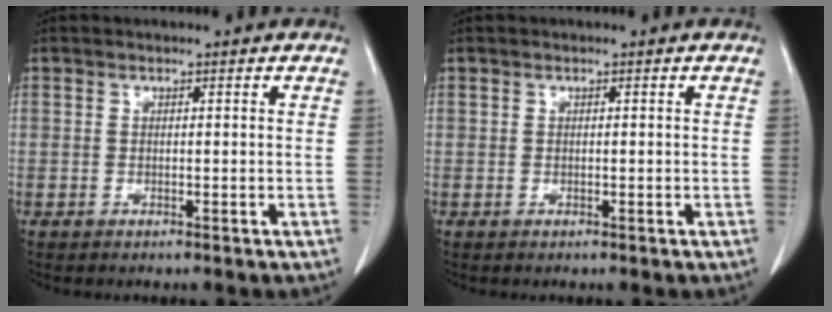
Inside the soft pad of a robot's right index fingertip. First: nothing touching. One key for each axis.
{"total": 0.0}